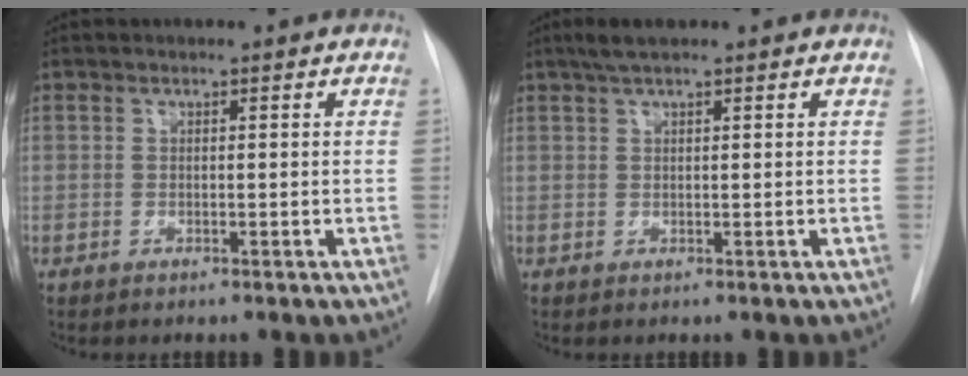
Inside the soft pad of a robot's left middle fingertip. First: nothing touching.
{"total": 2.8, "force": [2.1, 0.3, 1.9], "torque": [-0.040, 0.011, 0.038]}